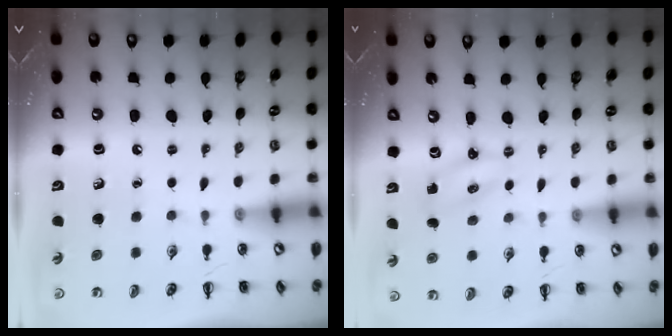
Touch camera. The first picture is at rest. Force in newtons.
{"total": 2.0, "press": 1.9, "slide": 0.6}